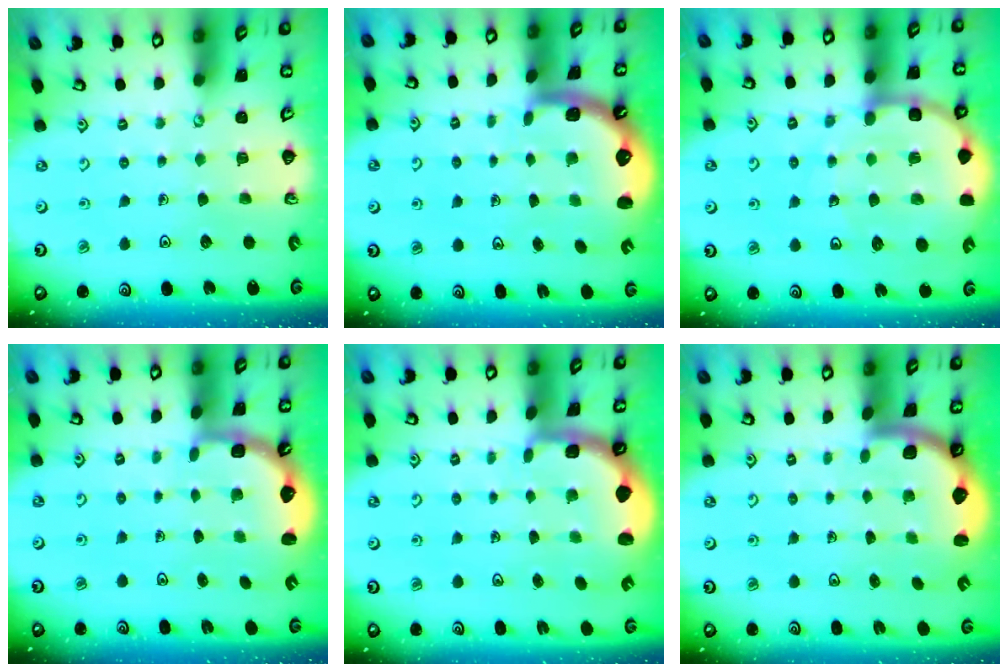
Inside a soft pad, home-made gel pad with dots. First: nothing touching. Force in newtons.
{"total": 1.6, "press": 1.5, "slide": 0.6}
{"total": 11.8, "press": 11.6, "slide": 2.1}
{"total": 2.6, "press": 2.3, "slide": 1.3}
{"total": 2.3, "press": 2.0, "slide": 1.0}
{"total": 2.2, "press": 2.2, "slide": 0.3}